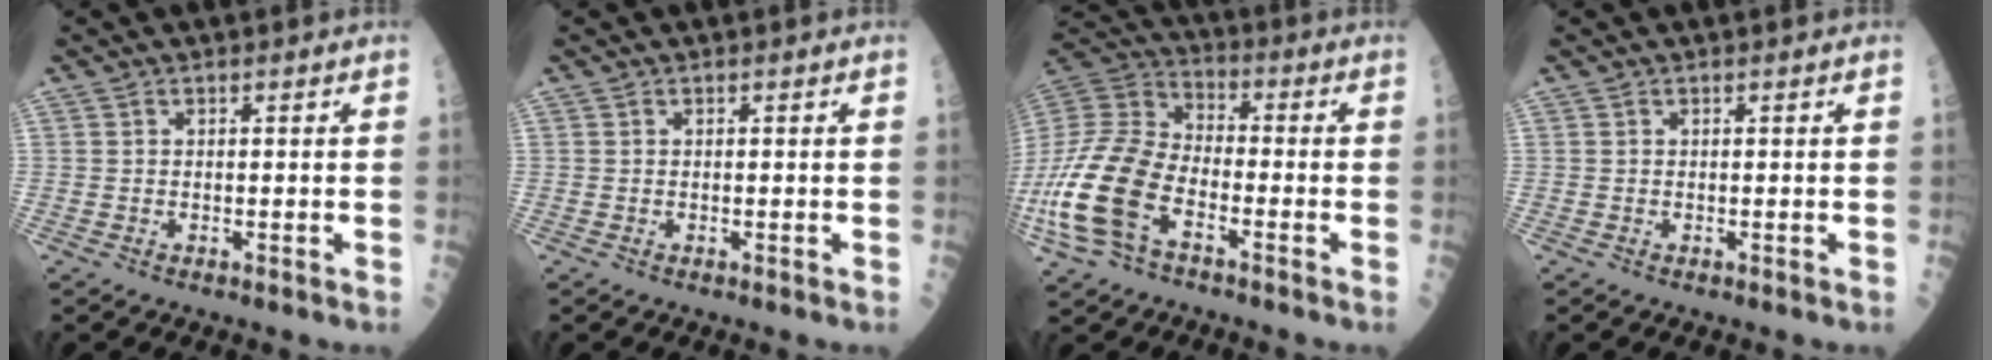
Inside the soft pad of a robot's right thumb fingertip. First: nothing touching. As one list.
[{"total": 0.0}, {"total": 18.5, "force": [-6.7, 10.1, 13.9], "torque": [-0.299, 0.034, -0.136]}, {"total": 0.0}]